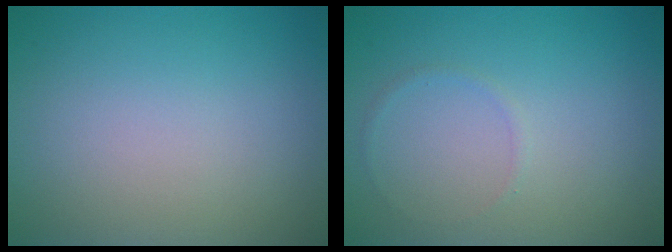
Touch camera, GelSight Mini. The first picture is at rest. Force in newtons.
{"total": 0.6, "press": 0.6, "slide": 0.1}